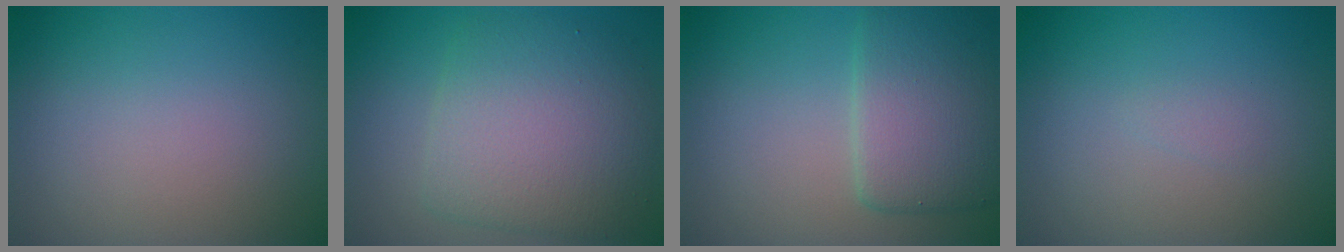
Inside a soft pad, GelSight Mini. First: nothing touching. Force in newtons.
{"total": 7.5, "press": 7.5, "slide": 0.1}
{"total": 5.9, "press": 5.9, "slide": 0.2}
{"total": 0.5, "press": 0.5, "slide": 0.1}